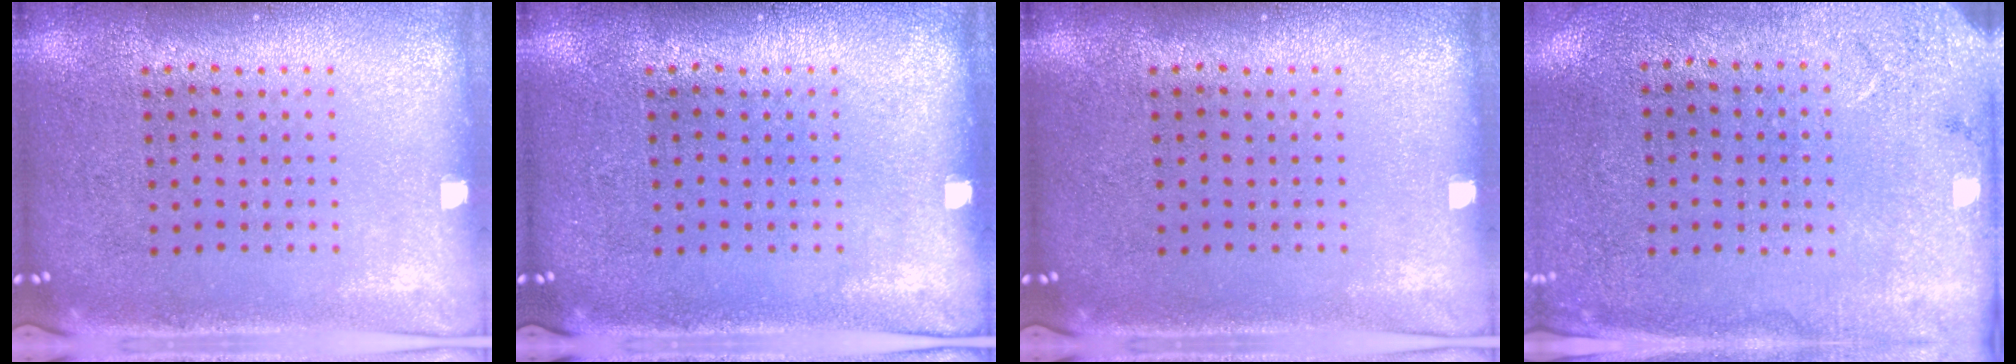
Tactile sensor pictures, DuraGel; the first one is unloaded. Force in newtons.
{"total": 0.0}
{"total": 0.0}
{"total": 2.6, "press": 2.1, "slide": 1.6}